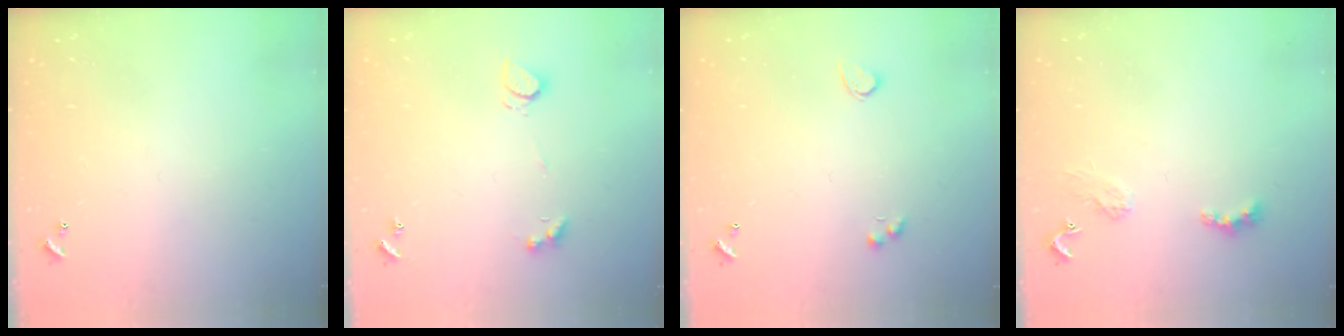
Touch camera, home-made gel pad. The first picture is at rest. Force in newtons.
{"total": 2.4, "press": 2.3, "slide": 0.6}
{"total": 1.9, "press": 1.5, "slide": 1.1}
{"total": 2.4, "press": 2.3, "slide": 0.5}